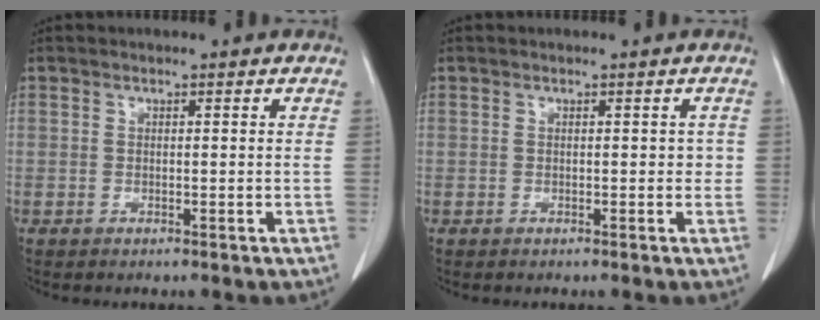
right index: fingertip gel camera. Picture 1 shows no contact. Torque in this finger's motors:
{"motor_torque": [0.25, -0.18, 0.04, 0.01]}